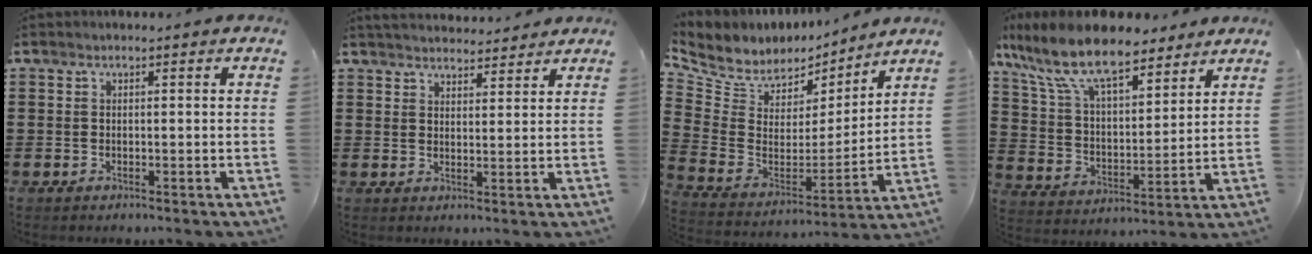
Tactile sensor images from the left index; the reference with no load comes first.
{"total": 3.2, "force": [3.2, 0.3, 0.1], "torque": [-0.012, -0.011, 0.059]}
{"total": 6.8, "force": [5.7, 3.6, 0.8], "torque": [-0.061, -0.046, 0.104]}
{"total": 12.1, "force": [9.4, 3.5, 6.7], "torque": [-0.173, -0.041, 0.166]}